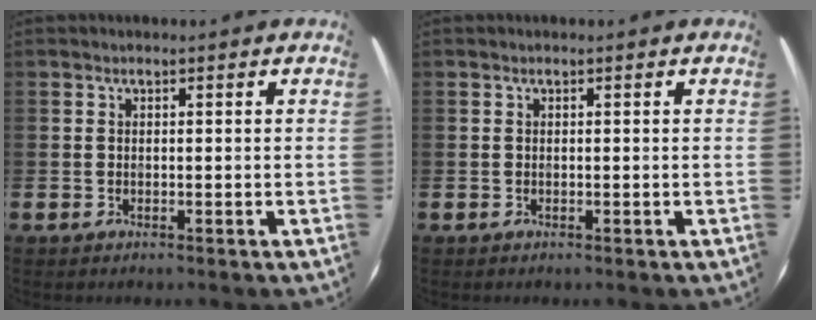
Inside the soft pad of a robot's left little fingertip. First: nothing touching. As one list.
[{"total": 0.0}]